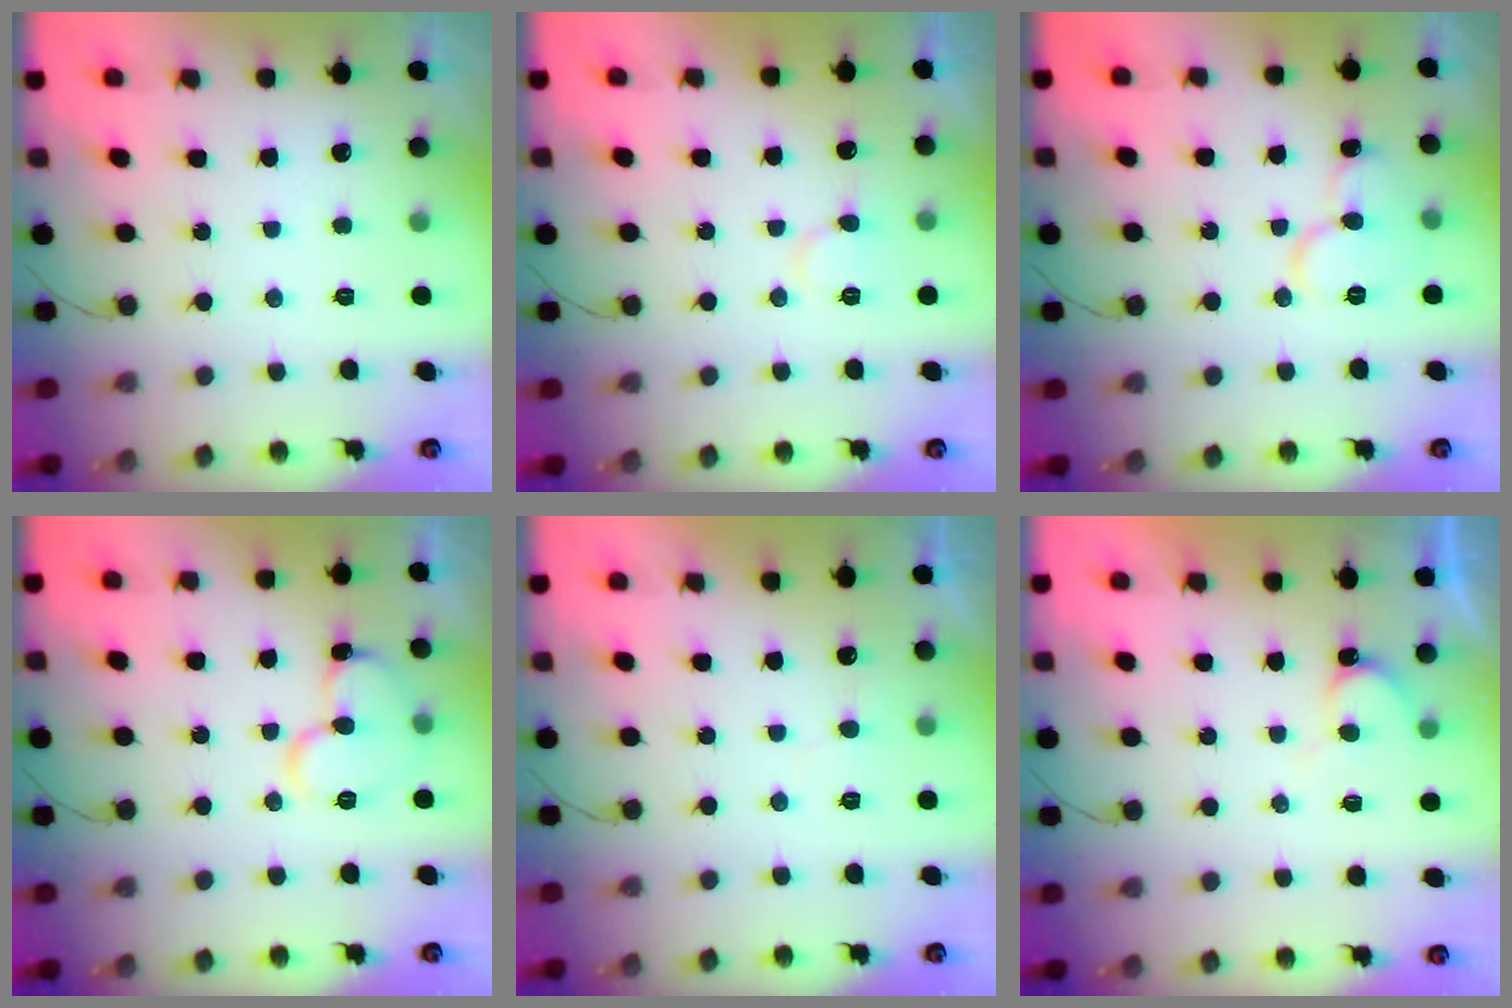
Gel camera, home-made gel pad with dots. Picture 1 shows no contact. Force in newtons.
{"total": 7.7, "press": 7.7, "slide": 0.4}
{"total": 8.9, "press": 8.8, "slide": 1.1}
{"total": 12.6, "press": 12.6, "slide": 1.2}
{"total": 4.6, "press": 4.6, "slide": 0.3}
{"total": 5.7, "press": 5.7, "slide": 0.6}